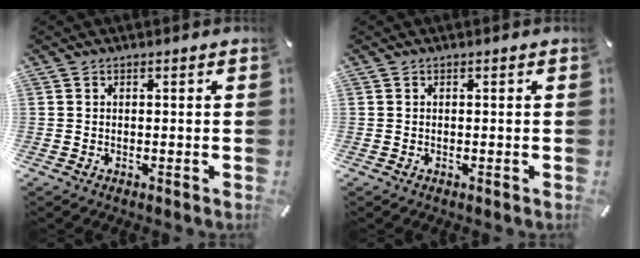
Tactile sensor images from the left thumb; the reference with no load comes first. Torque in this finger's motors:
{"motor_torque": [-0.11, -0.04, -0.08, 0.02, 0.01]}